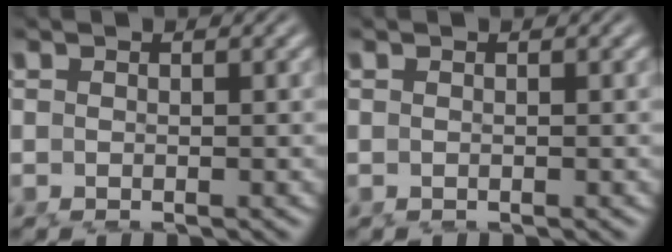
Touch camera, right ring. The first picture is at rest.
{"total": 0.0}